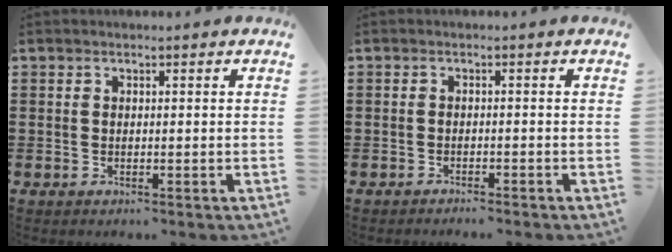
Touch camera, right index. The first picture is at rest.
{"total": 1.1, "force": [-1.1, -0.1, 0.1], "torque": [-0.004, -0.001, -0.023]}